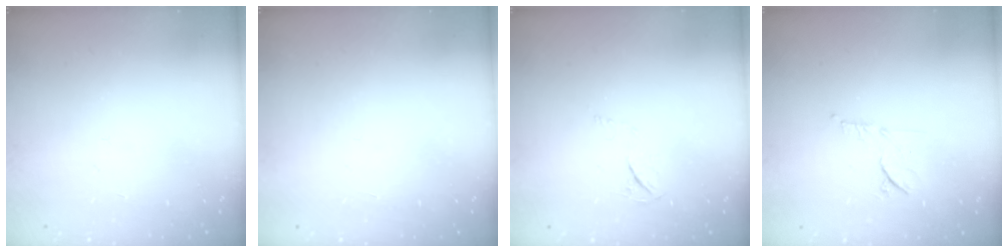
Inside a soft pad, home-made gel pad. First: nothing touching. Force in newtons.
{"total": 1.7, "press": 1.7, "slide": 0.1}
{"total": 3.3, "press": 3.2, "slide": 0.5}
{"total": 8.0, "press": 7.9, "slide": 1.0}